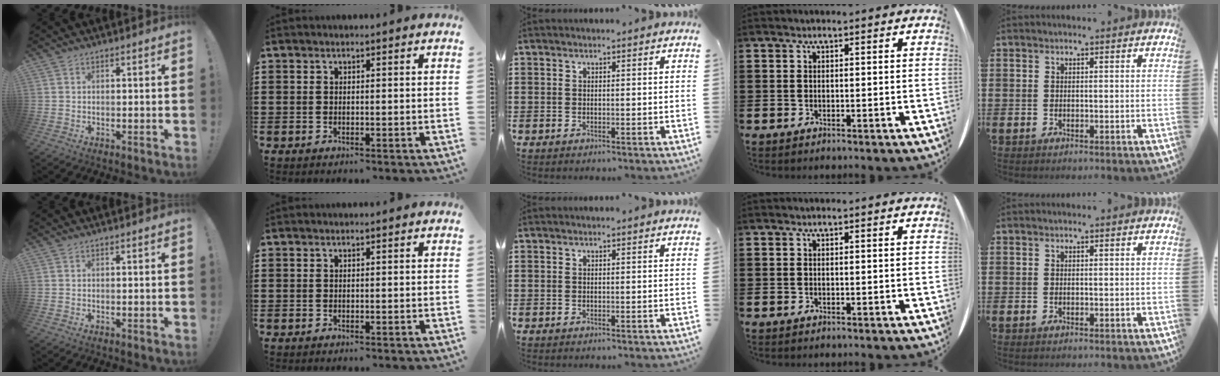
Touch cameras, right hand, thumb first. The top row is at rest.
{}